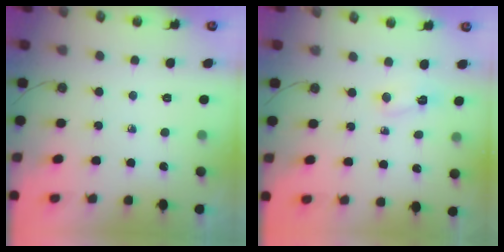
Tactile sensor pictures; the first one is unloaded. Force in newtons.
{"total": 2.1, "press": 2.1, "slide": 0.4}